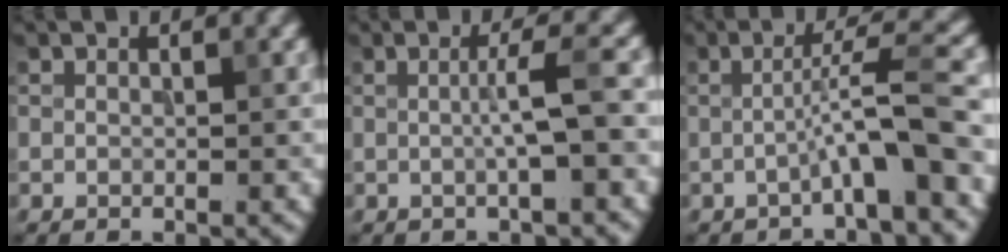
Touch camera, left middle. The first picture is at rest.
{"total": 3.2, "force": [0.0, 0.4, 3.1], "torque": [-0.054, 0.006, -0.004]}
{"total": 5.4, "force": [-1.7, 0.4, 5.1], "torque": [-0.079, 0.028, -0.035]}